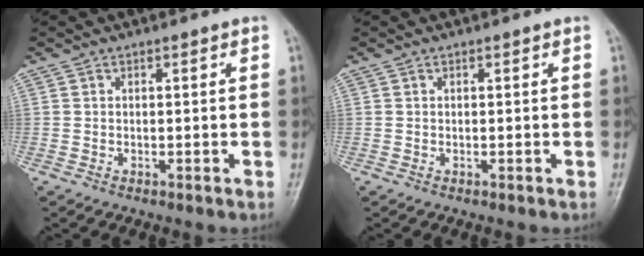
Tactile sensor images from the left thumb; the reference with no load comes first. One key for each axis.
{"total": 0.0}